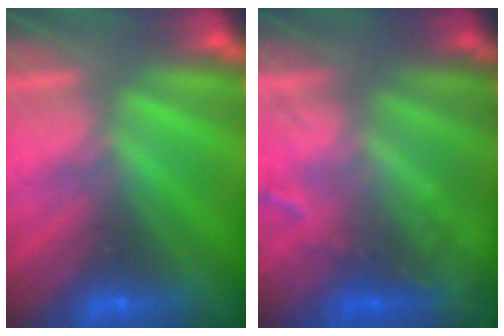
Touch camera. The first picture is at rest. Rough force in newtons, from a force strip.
{"total": 2.1}